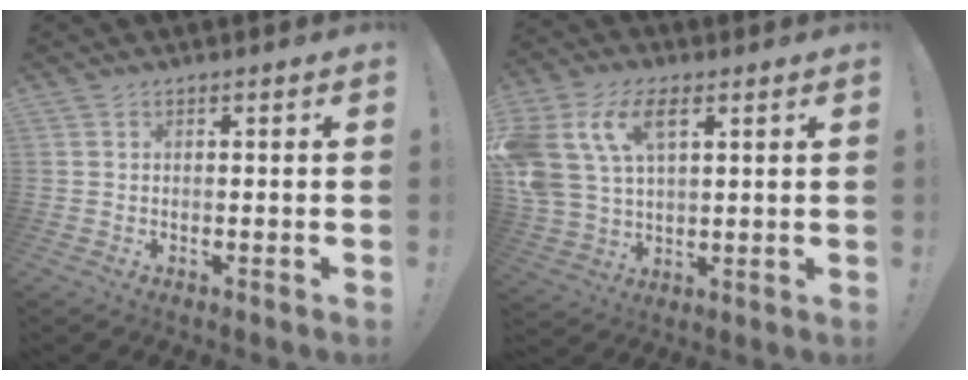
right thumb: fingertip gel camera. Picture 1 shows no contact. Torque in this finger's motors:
{"motor_torque": [0.65, 0.65, 1.66, 0.77, 0.58]}